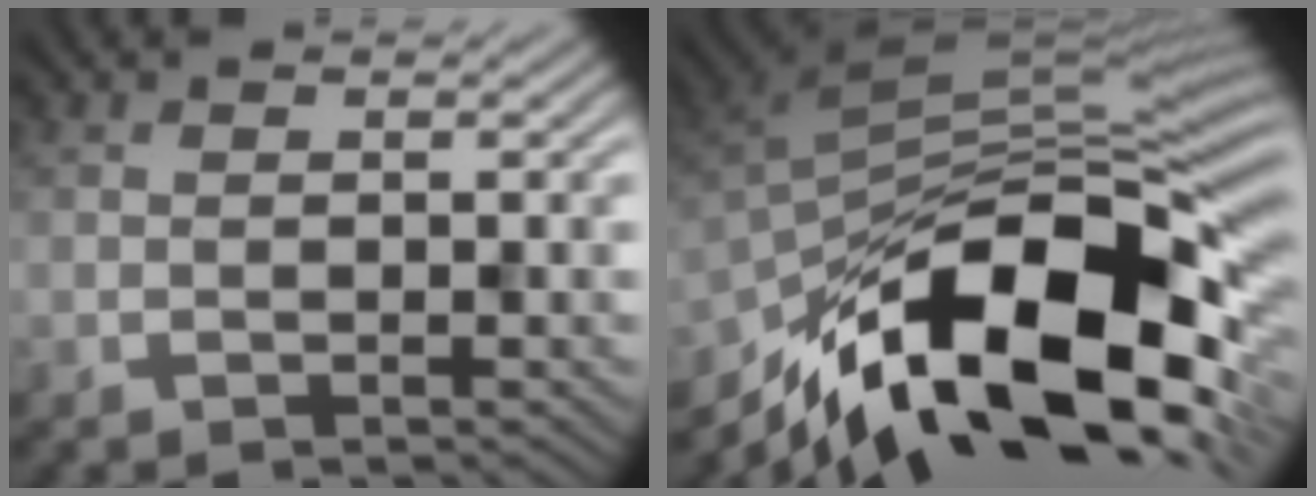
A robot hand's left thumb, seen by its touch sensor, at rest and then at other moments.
{"total": 17.6, "force": [-8.8, 8.0, 12.9], "torque": [-0.234, -0.018, -0.153]}